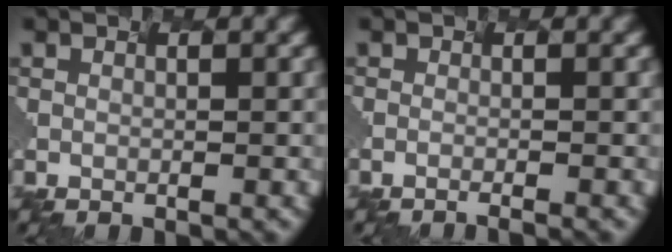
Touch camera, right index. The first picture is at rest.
{"total": 2.0, "force": [-0.9, 0.6, 1.6], "torque": [0.001, -0.002, -0.015]}